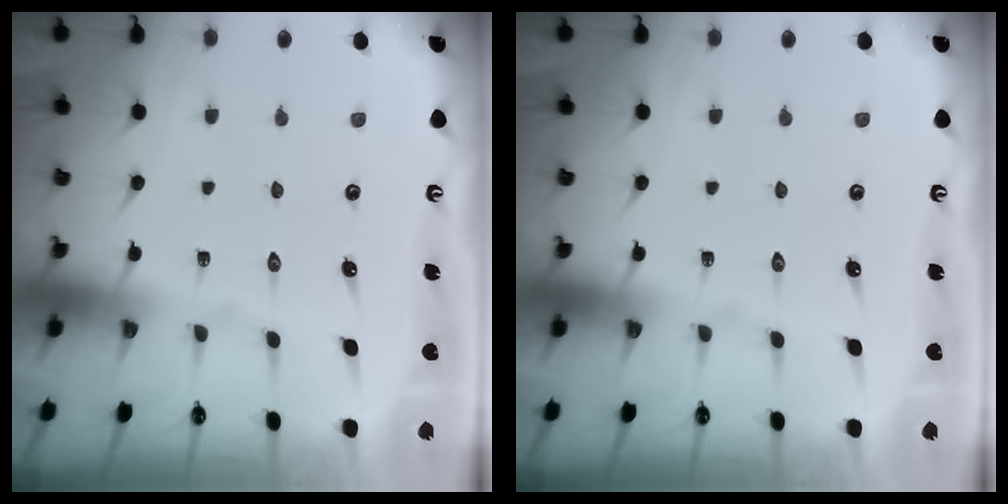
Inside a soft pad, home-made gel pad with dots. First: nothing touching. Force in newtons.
{"total": 0.0}